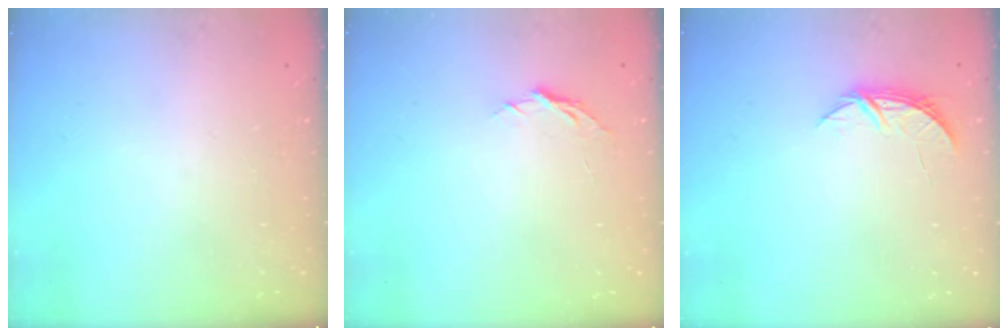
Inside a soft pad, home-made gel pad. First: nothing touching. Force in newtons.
{"total": 3.7, "press": 3.6, "slide": 0.4}
{"total": 5.1, "press": 5.1, "slide": 0.6}